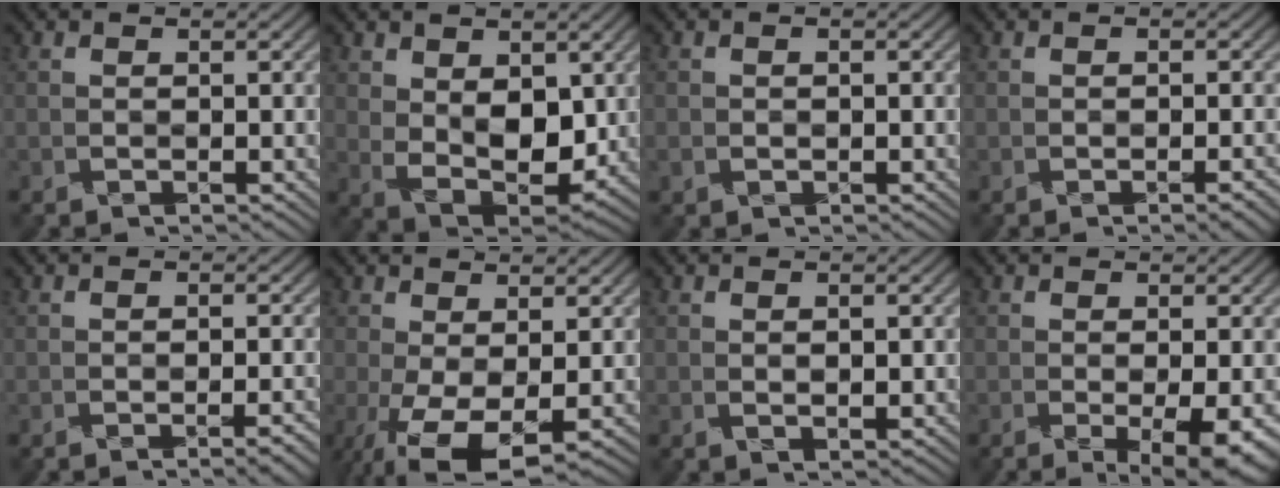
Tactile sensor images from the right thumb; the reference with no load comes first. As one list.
[{"total": 7.8, "force": [1.5, 4.8, 5.9], "torque": [-0.120, -0.010, 0.028]}, {"total": 0.9, "force": [-0.3, 0.6, 0.5], "torque": [-0.011, -0.001, -0.004]}, {"total": 1.9, "force": [-0.9, 0.5, 1.6], "torque": [-0.023, 0.002, -0.014]}, {"total": 2.5, "force": [-1.1, 0.7, 2.1], "torque": [-0.029, 0.004, -0.018]}, {"total": 8.4, "force": [-2.9, 3.1, 7.3], "torque": [-0.147, 0.004, -0.049]}, {"total": 1.0, "force": [0.1, 0.4, 0.9], "torque": [-0.020, -0.001, 0.003]}, {"total": 4.5, "force": [-1.3, 1.0, 4.2], "torque": [-0.066, -0.002, -0.021]}]